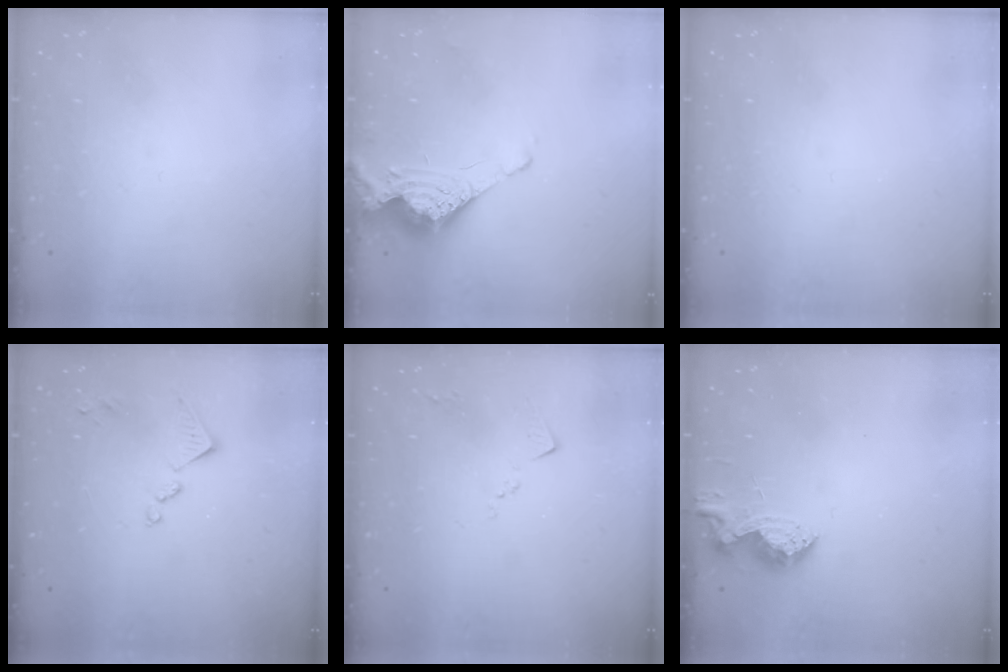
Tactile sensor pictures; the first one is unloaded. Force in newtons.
{"total": 9.5, "press": 9.5, "slide": 0.3}
{"total": 0.0}
{"total": 9.6, "press": 9.5, "slide": 0.5}
{"total": 5.5, "press": 5.4, "slide": 0.6}
{"total": 10.2, "press": 10.1, "slide": 0.9}